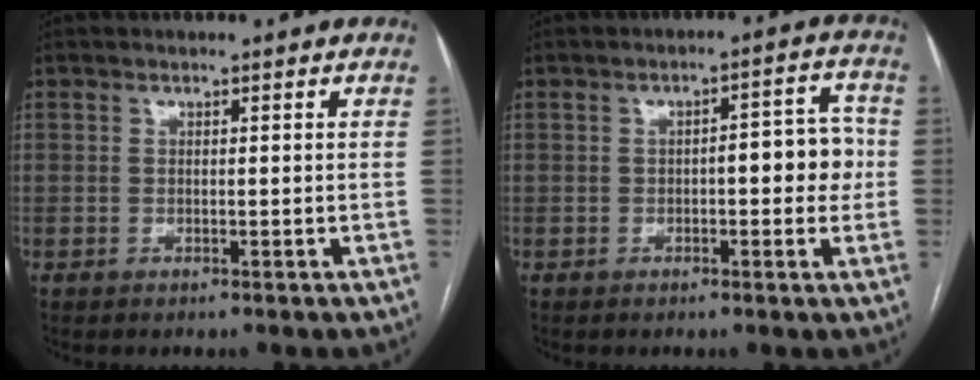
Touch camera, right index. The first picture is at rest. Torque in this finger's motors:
{"motor_torque": [0.65, -0.16, 0.45, 0.07]}